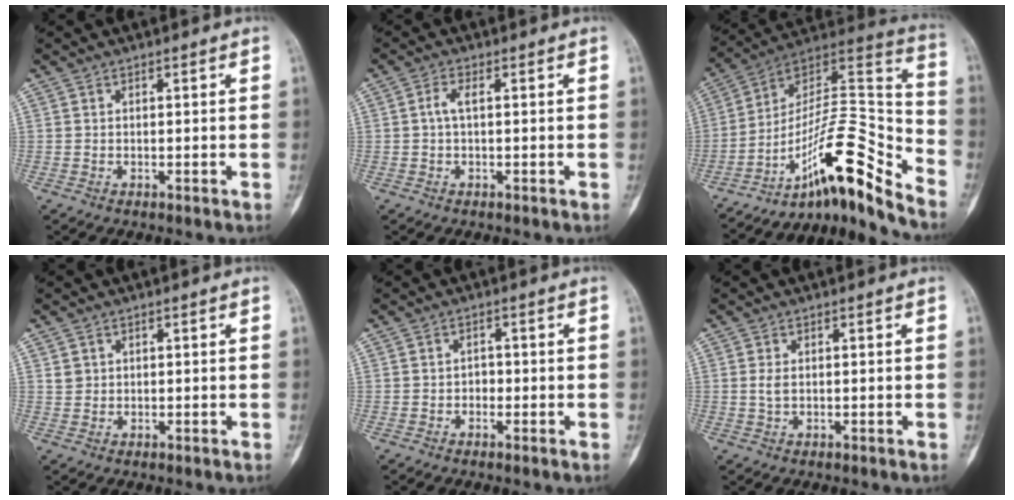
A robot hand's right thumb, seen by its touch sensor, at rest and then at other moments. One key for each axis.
{"total": 2.1, "fx": 0.1, "fy": 0.8, "fz": 2.0, "tx": -0.044, "ty": 0.004, "tz": 0.000}
{"total": 19.2, "fx": -13.3, "fy": 4.0, "fz": 13.2, "tx": -0.195, "ty": 0.137, "tz": -0.219}
{"total": 1.5, "fx": 0.6, "fy": 1.3, "fz": 0.4, "tx": 0.003, "ty": -0.001, "tz": 0.011}
{"total": 1.4, "fx": -0.5, "fy": 1.1, "fz": 0.7, "tx": -0.001, "ty": 0.006, "tz": -0.012}
{"total": 1.5, "fx": 0.2, "fy": 0.8, "fz": 1.3, "tx": -0.030, "ty": 0.001, "tz": 0.005}